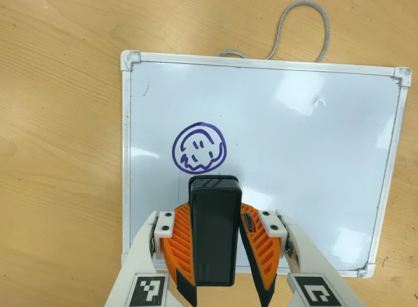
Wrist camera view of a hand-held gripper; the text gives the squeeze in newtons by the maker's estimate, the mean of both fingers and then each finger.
{"total": 5.6, "left": 4.8, "right": 6.4}